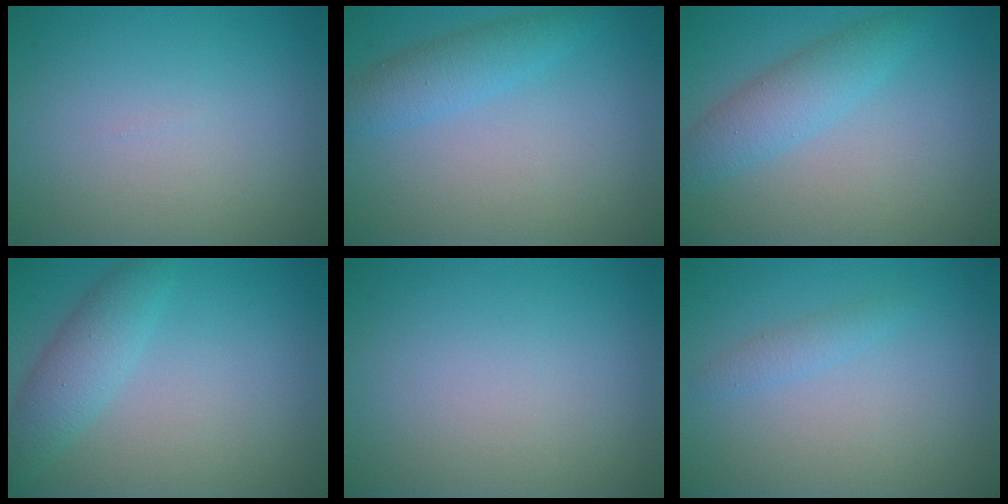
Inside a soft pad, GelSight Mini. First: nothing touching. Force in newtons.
{"total": 2.7, "press": 2.7, "slide": 0.0}
{"total": 3.2, "press": 3.2, "slide": 0.0}
{"total": 3.0, "press": 3.0, "slide": 0.2}
{"total": 0.0}
{"total": 1.2, "press": 1.2, "slide": 0.1}